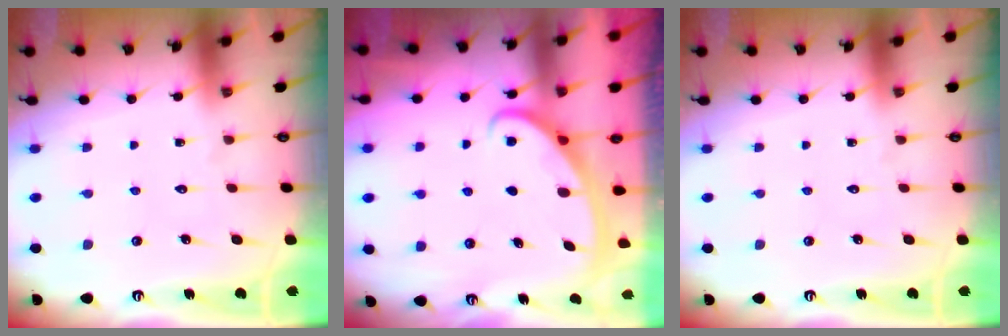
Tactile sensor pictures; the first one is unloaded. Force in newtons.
{"total": 2.8, "press": 2.8, "slide": 0.4}
{"total": 0.0}